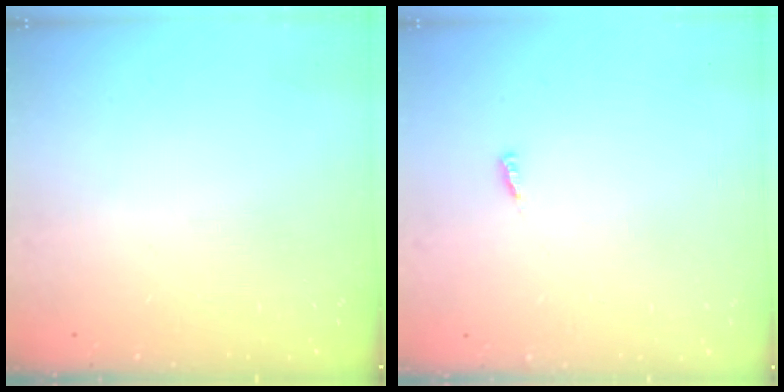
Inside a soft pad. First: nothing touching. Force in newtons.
{"total": 2.6, "press": 2.6, "slide": 0.3}